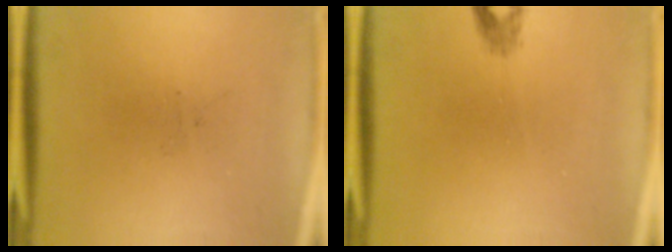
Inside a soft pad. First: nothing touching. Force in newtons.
{"total": 1.2}